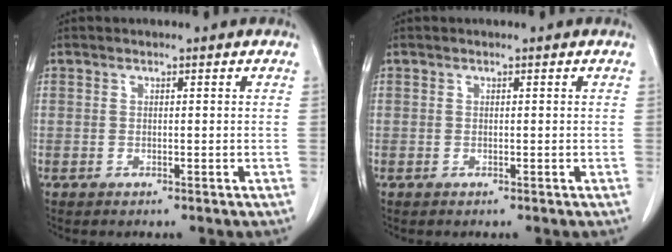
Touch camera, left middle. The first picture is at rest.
{"total": 0.0}